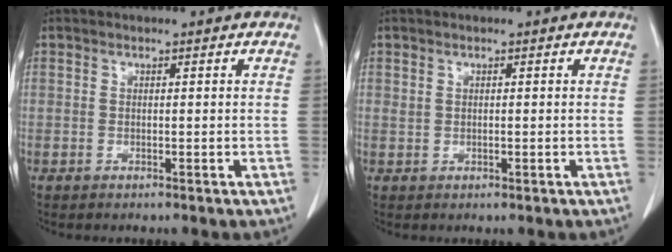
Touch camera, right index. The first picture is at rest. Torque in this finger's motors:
{"motor_torque": [-0.21, 0.06, -0.01, -0.01]}